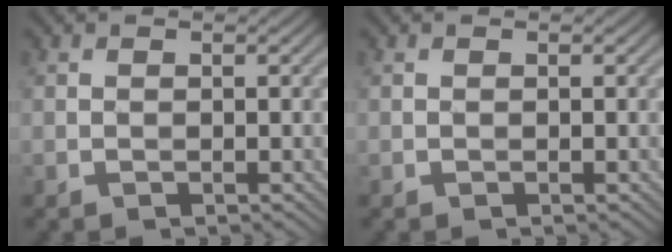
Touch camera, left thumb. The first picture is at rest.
{"total": 0.0}